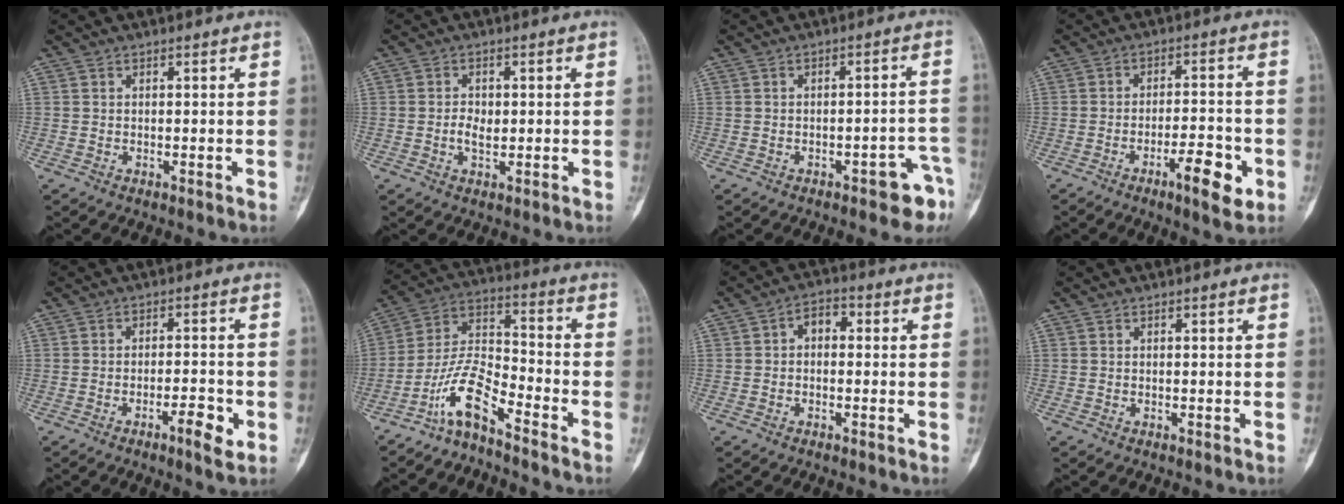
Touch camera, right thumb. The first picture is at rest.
{"total": 2.7, "force": [-0.2, 1.7, 2.0], "torque": [-0.030, 0.002, -0.004]}
{"total": 6.6, "force": [-3.8, 2.7, 4.7], "torque": [-0.032, 0.036, -0.041]}
{"total": 8.5, "force": [-3.8, 2.4, 7.2], "torque": [-0.104, 0.019, -0.056]}
{"total": 5.3, "force": [-2.4, 1.3, 4.5], "torque": [-0.068, 0.011, -0.035]}
{"total": 9.6, "force": [-7.1, 2.3, 6.0], "torque": [-0.127, 0.077, -0.145]}
{"total": 3.9, "force": [0.1, 2.7, 2.8], "torque": [-0.026, 0.016, -0.012]}
{"total": 0.0}